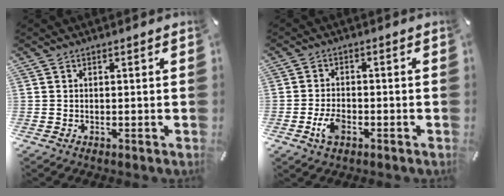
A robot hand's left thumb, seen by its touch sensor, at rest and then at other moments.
{"total": 5.1, "force": [-2.1, 3.0, 3.5], "torque": [-0.083, 0.003, -0.042]}